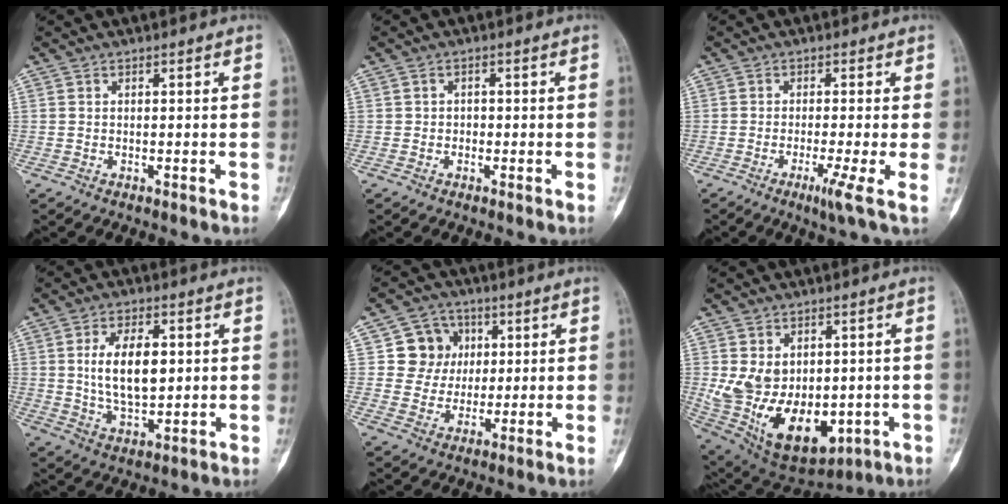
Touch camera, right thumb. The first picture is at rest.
{"total": 1.0, "force": [-0.4, 0.9, 0.2], "torque": [0.006, 0.005, -0.010]}
{"total": 4.6, "force": [-1.5, -0.7, 4.3], "torque": [-0.085, -0.015, -0.031]}
{"total": 11.0, "force": [1.6, 5.8, 9.2], "torque": [-0.150, -0.010, 0.036]}
{"total": 8.8, "force": [2.2, 8.3, 2.2], "torque": [0.012, 0.003, 0.033]}
{"total": 18.4, "force": [-1.6, 12.3, 13.6], "torque": [-0.232, -0.004, 0.015]}